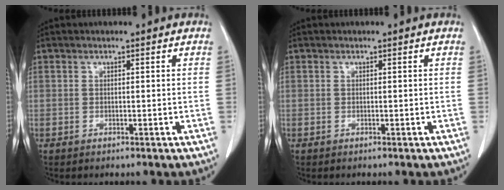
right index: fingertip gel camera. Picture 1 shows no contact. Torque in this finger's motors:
{"motor_torque": [-0.01, -0.01, 0.00, 0.00]}